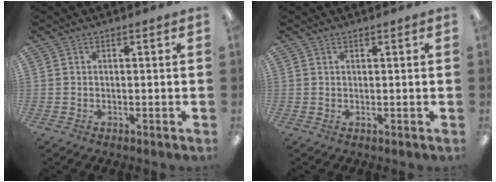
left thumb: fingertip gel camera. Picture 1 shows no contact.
{"total": 0.6, "force": [0.5, 0.2, 0.3], "torque": [-0.007, 0.002, 0.009]}